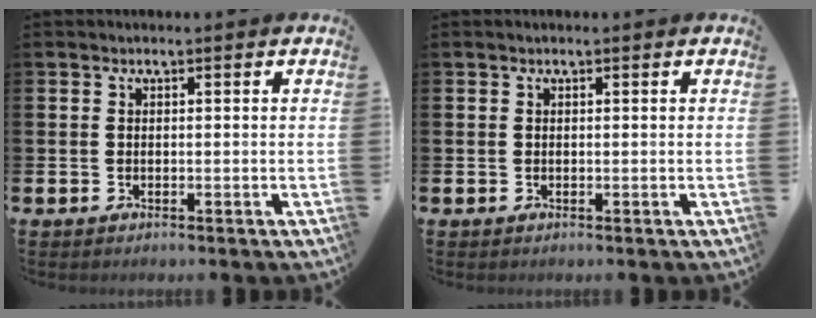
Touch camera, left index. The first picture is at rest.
{"total": 0.0}